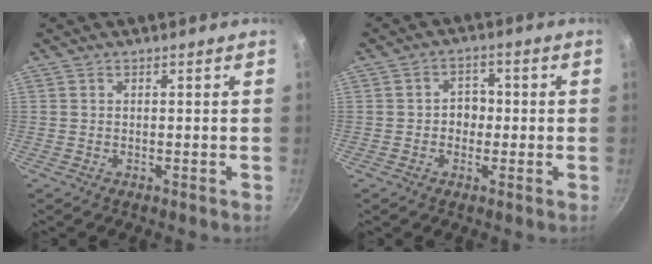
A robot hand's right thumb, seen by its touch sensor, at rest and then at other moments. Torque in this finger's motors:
{"motor_torque": [-0.73, 0.24, 0.16, -0.06, 0.04]}